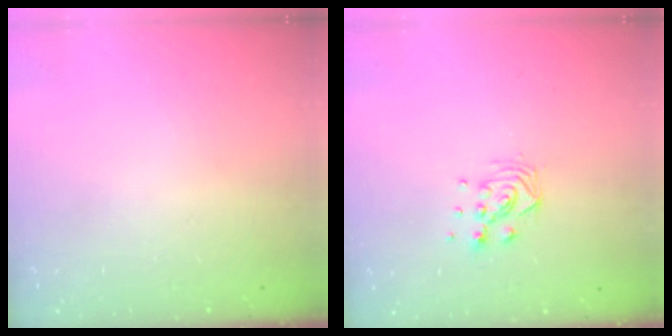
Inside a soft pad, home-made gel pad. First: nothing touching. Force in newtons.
{"total": 7.9, "press": 7.9, "slide": 0.5}